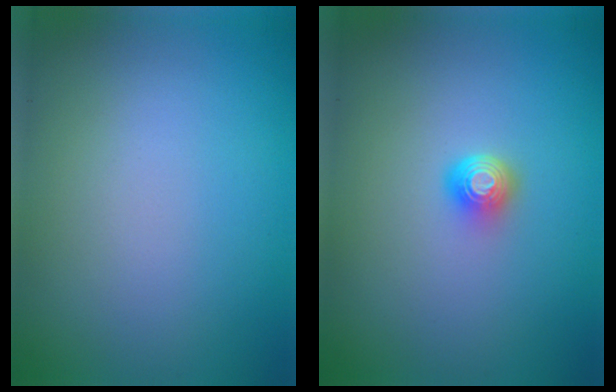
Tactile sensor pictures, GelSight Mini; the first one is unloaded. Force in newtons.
{"total": 1.6, "press": 1.2, "slide": 1.1}